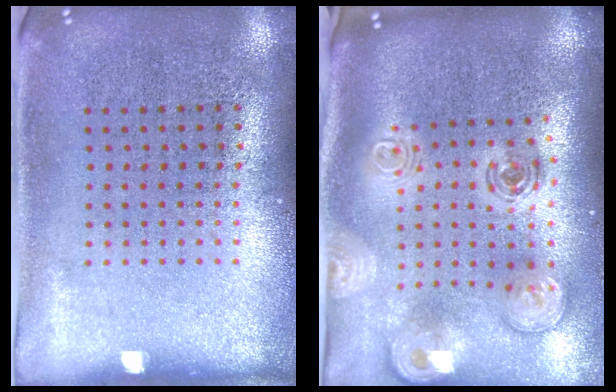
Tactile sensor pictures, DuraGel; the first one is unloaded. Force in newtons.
{"total": 2.9, "press": 2.1, "slide": 2.1}